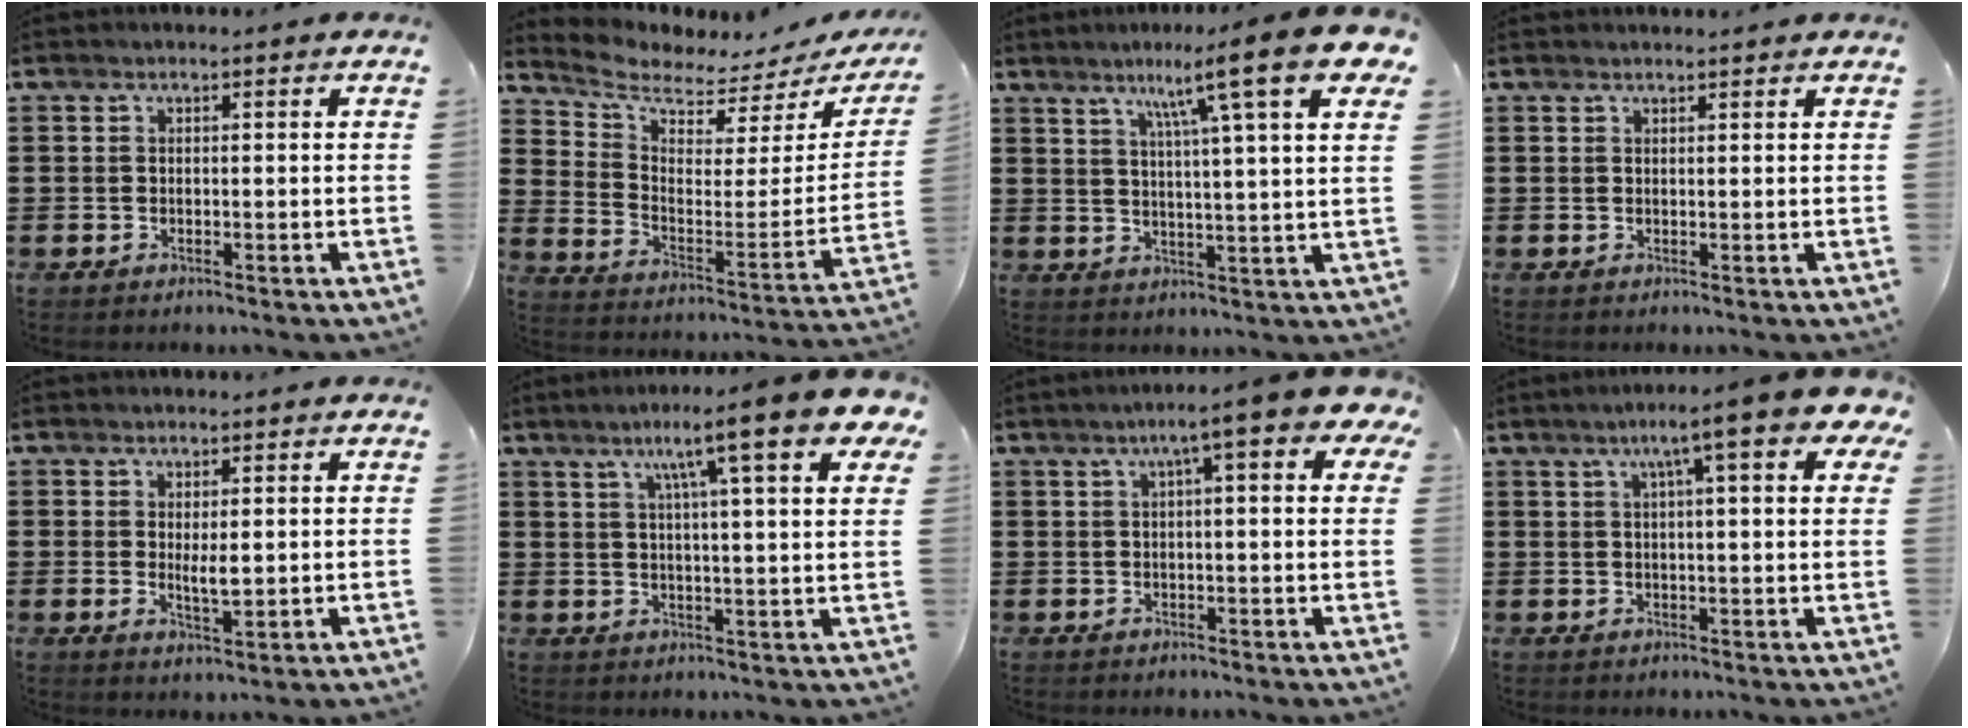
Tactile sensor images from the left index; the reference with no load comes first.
{"total": 4.3, "force": [3.9, 1.1, 1.4], "torque": [-0.056, -0.039, 0.064]}
{"total": 12.6, "force": [7.6, 0.3, 10.0], "torque": [-0.180, -0.023, 0.112]}
{"total": 1.0, "force": [1.0, 0.0, 0.2], "torque": [-0.006, -0.001, 0.020]}
{"total": 3.4, "force": [0.4, 1.1, 3.1], "torque": [-0.053, -0.002, 0.006]}
{"total": 11.3, "force": [6.5, 1.2, 9.1], "torque": [-0.162, -0.012, 0.100]}
{"total": 6.8, "force": [3.1, 0.7, 6.1], "torque": [-0.097, -0.004, 0.045]}
{"total": 8.8, "force": [4.5, 0.8, 7.5], "torque": [-0.130, -0.003, 0.069]}